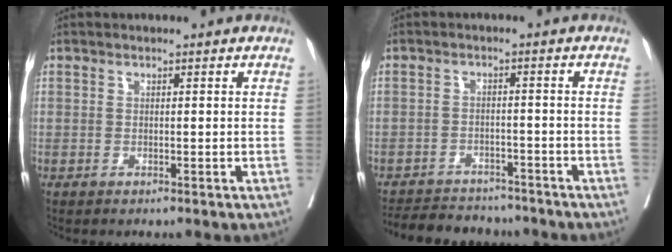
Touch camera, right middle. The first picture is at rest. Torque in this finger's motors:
{"motor_torque": [0.91, -1.23, 0.01, 0.00]}